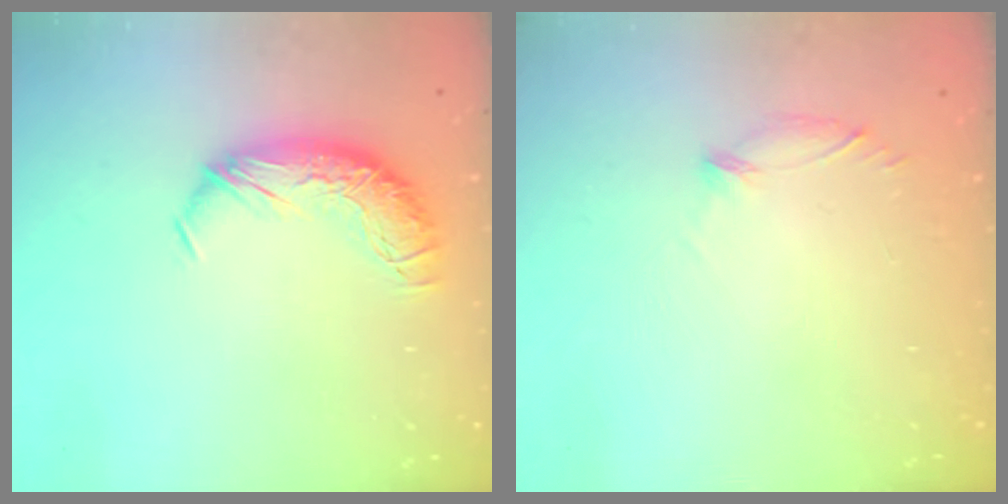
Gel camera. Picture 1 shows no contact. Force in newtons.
{"total": 5.9, "press": 5.7, "slide": 1.4}